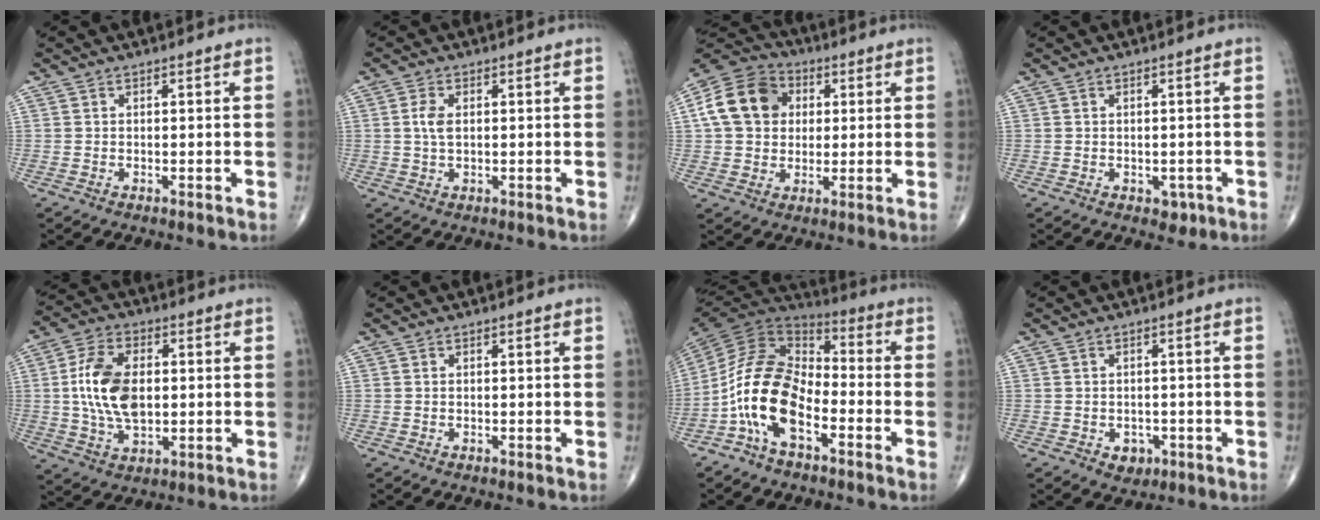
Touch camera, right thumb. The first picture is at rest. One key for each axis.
{"total": 3.3, "fx": 0.5, "fy": 1.8, "fz": 2.8, "tx": -0.062, "ty": 0.002, "tz": 0.010}
{"total": 13.6, "fx": 2.5, "fy": 11.0, "fz": 7.6, "tx": -0.127, "ty": 0.012, "tz": 0.034}
{"total": 2.0, "fx": -0.7, "fy": 1.6, "fz": 1.1, "tx": 0.003, "ty": 0.002, "tz": -0.002}
{"total": 13.0, "fx": 0.7, "fy": 7.7, "fz": 10.5, "tx": -0.195, "ty": 0.004, "tz": 0.016}
{"total": 0.0}
{"total": 15.4, "fx": -5.7, "fy": 8.3, "fz": 11.6, "tx": -0.210, "ty": 0.056, "tz": -0.116}
{"total": 3.1, "fx": -1.1, "fy": 2.5, "fz": 1.5, "tx": -0.002, "ty": 0.004, "tz": -0.007}